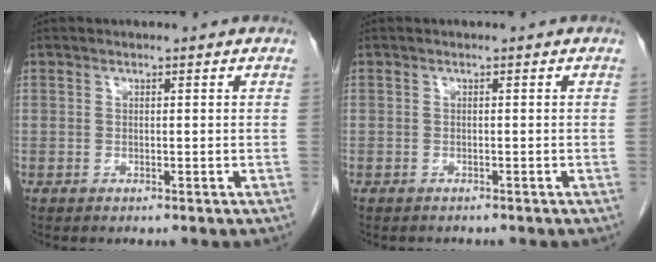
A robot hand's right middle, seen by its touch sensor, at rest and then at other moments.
{"total": 1.1, "force": [-1.0, 0.4, 0.1], "torque": [-0.008, -0.001, -0.013]}